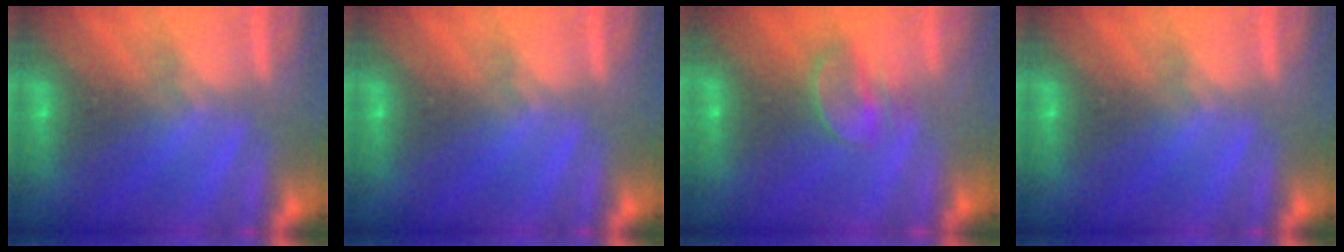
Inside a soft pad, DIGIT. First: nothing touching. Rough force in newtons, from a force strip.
{"total": 0.0}
{"total": 2.3}
{"total": 0.0}